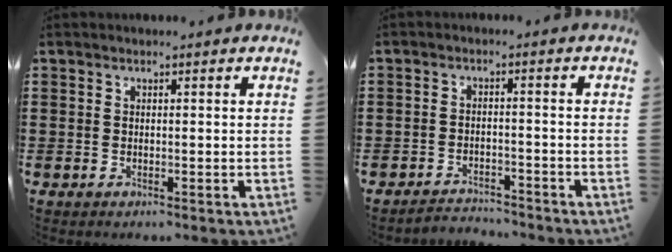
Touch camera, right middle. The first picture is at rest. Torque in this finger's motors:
{"motor_torque": [1.08, 0.18, 0.04, 0.01]}